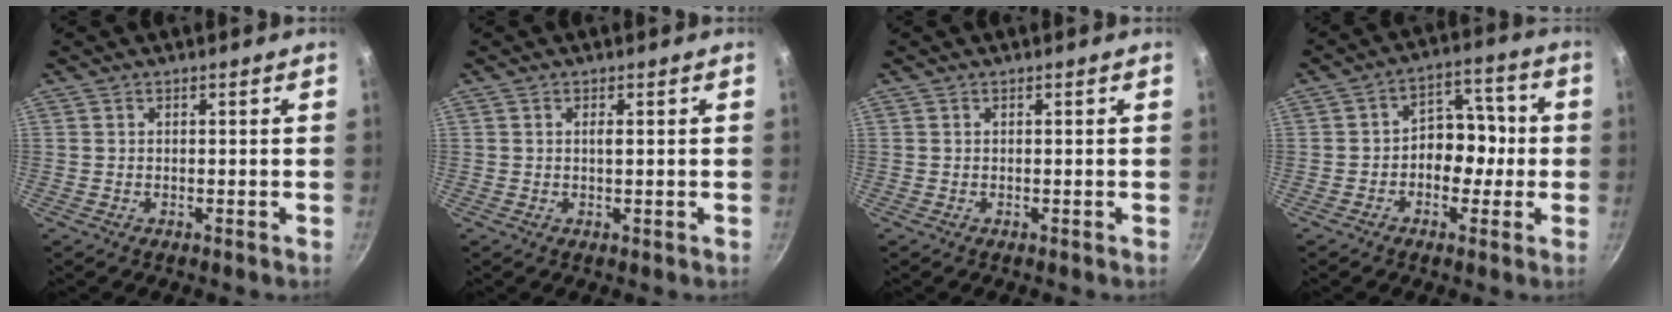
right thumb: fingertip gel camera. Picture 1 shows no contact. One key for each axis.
{"total": 1.2, "fx": 0.2, "fy": 0.3, "fz": 1.1, "tx": -0.019, "ty": 0.000, "tz": 0.003}
{"total": 0.0}
{"total": 8.7, "fx": -1.2, "fy": 6.6, "fz": 5.6, "tx": -0.019, "ty": 0.034, "tz": -0.028}